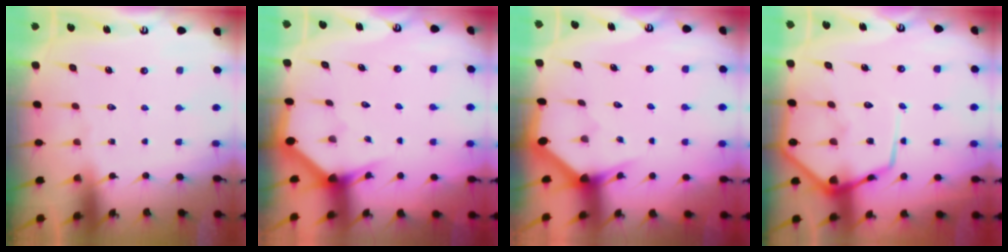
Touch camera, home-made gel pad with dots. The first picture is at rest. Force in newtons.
{"total": 2.9, "press": 2.9, "slide": 0.1}
{"total": 3.1, "press": 3.1, "slide": 0.2}
{"total": 14.0, "press": 13.9, "slide": 1.3}